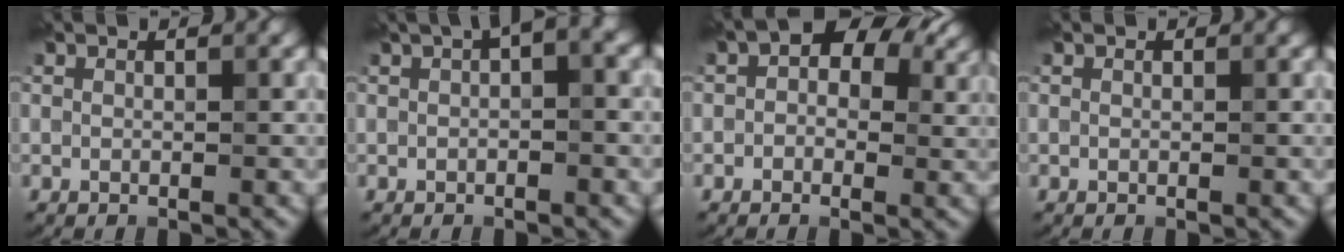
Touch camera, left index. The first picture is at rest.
{"total": 2.8, "force": [0.9, 0.9, 2.5], "torque": [-0.029, 0.016, 0.011]}
{"total": 5.4, "force": [1.3, 3.7, 3.8], "torque": [-0.032, 0.015, -0.004]}
{"total": 0.0}